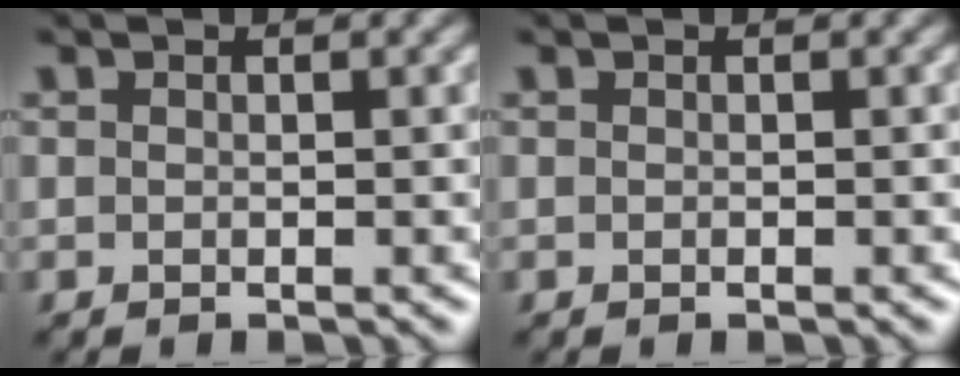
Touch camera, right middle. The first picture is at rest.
{"total": 0.0}